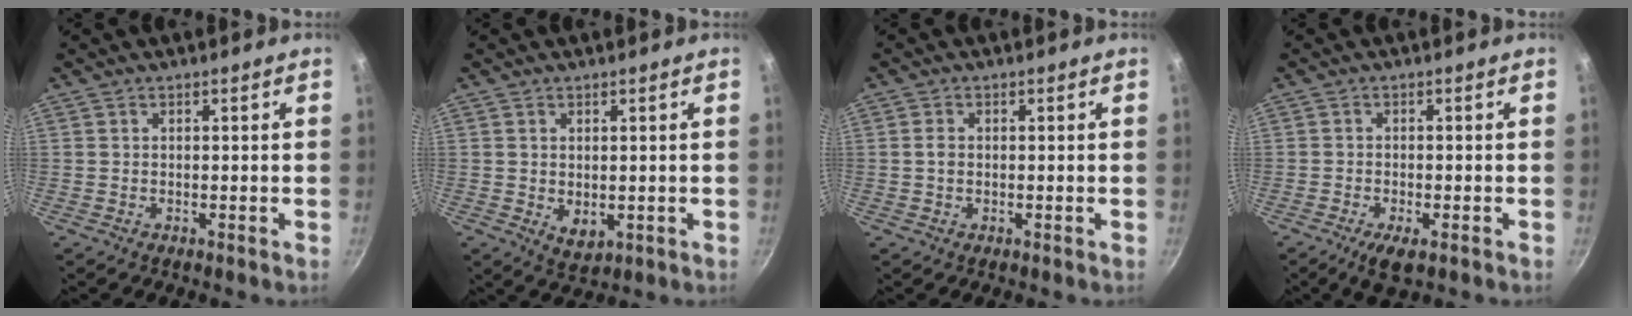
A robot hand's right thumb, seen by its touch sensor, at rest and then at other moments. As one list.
[{"total": 3.8, "force": [0.1, 2.6, 2.8], "torque": [-0.042, -0.015, 0.008]}, {"total": 1.8, "force": [0.0, 1.4, 1.2], "torque": [-0.020, 0.003, -0.001]}, {"total": 4.5, "force": [-2.3, 1.5, 3.5], "torque": [-0.065, 0.005, -0.039]}]